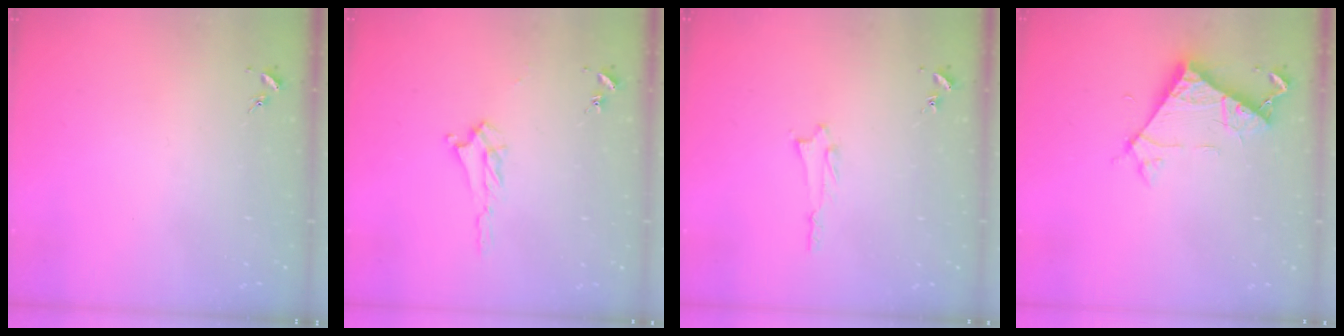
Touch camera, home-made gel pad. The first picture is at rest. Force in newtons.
{"total": 2.4, "press": 2.4, "slide": 0.4}
{"total": 1.4, "press": 1.4, "slide": 0.2}
{"total": 6.9, "press": 6.9, "slide": 0.5}